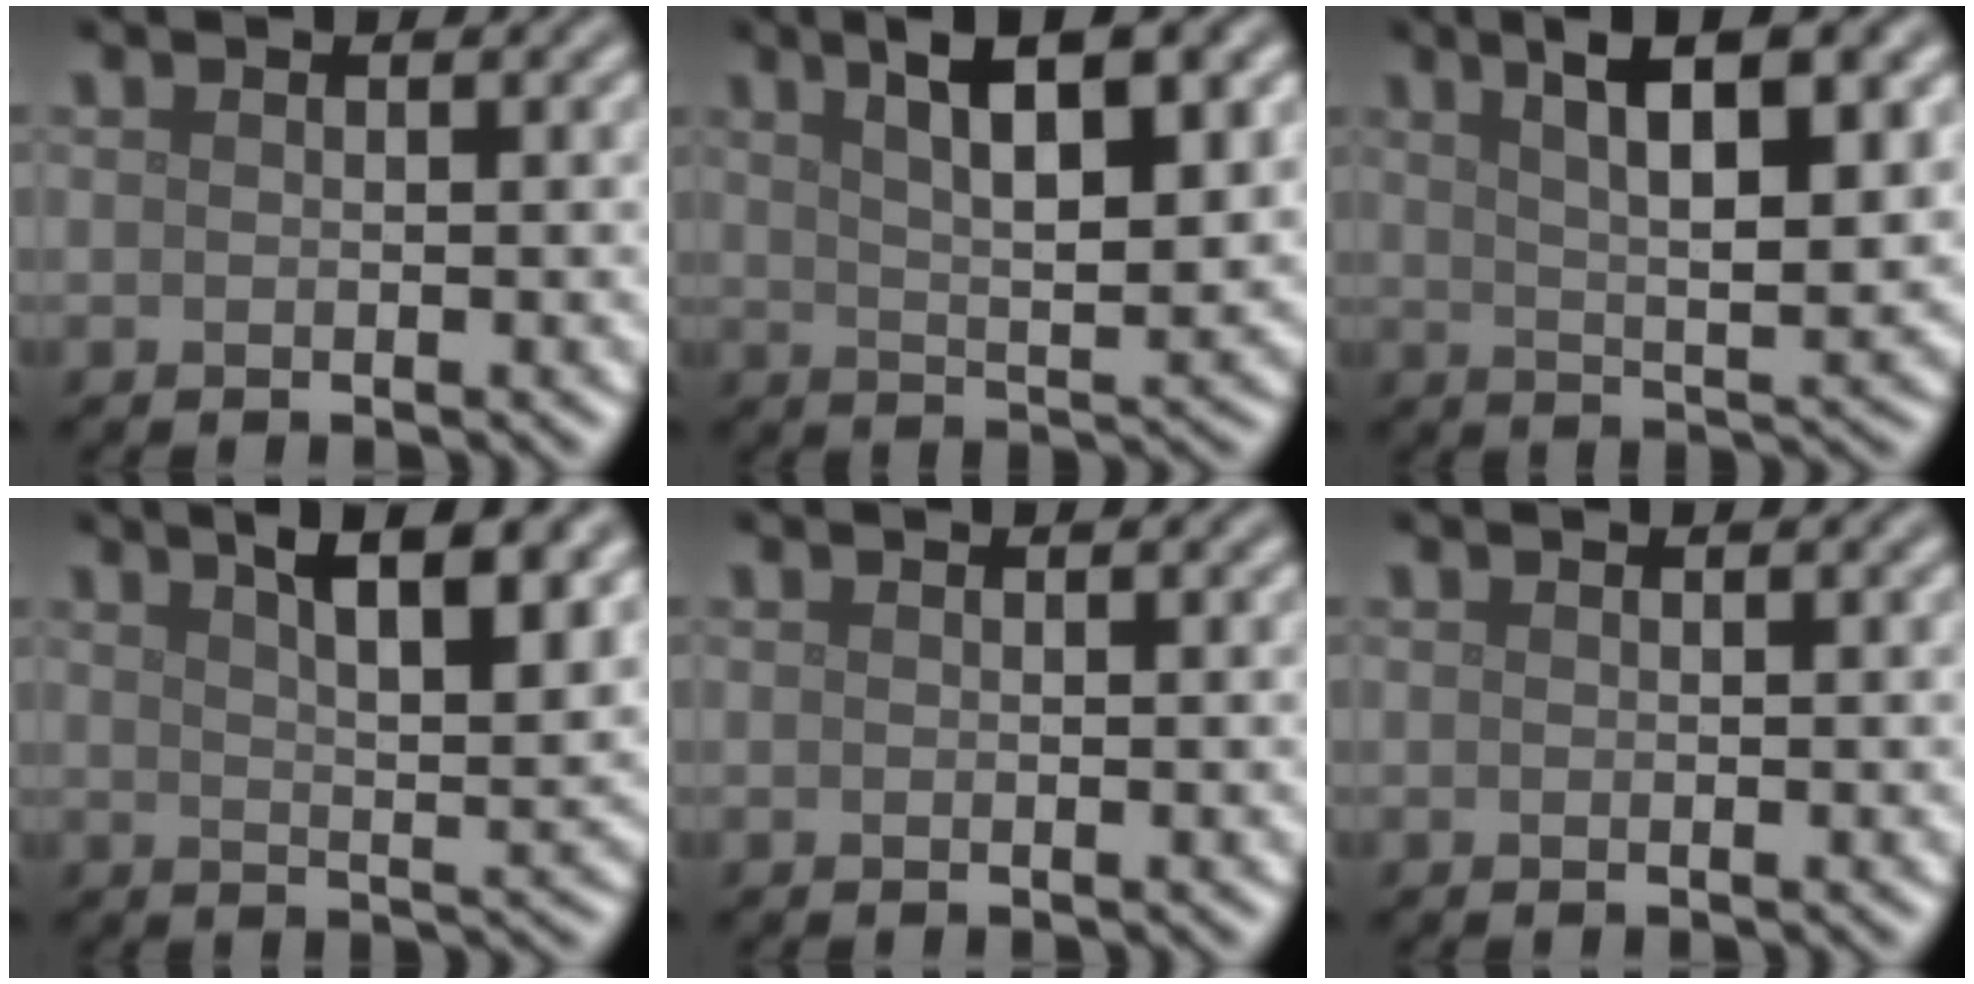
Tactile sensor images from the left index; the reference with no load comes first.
{"total": 7.5, "force": [3.6, 2.1, 6.2], "torque": [-0.092, 0.007, 0.058]}
{"total": 7.8, "force": [3.6, 2.1, 6.6], "torque": [-0.094, 0.006, 0.059]}
{"total": 9.0, "force": [4.9, 2.7, 7.0], "torque": [-0.077, 0.021, 0.062]}
{"total": 0.0}
{"total": 0.0}